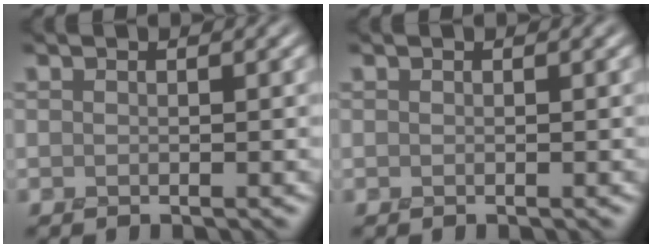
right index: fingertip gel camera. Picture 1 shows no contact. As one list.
[{"total": 0.0}]